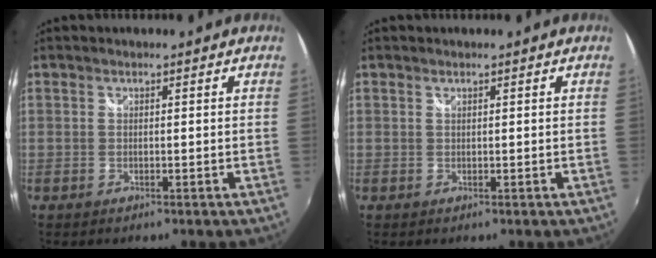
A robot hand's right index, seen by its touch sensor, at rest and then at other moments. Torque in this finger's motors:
{"motor_torque": [0.07, 0.03, 0.04, 0.01]}